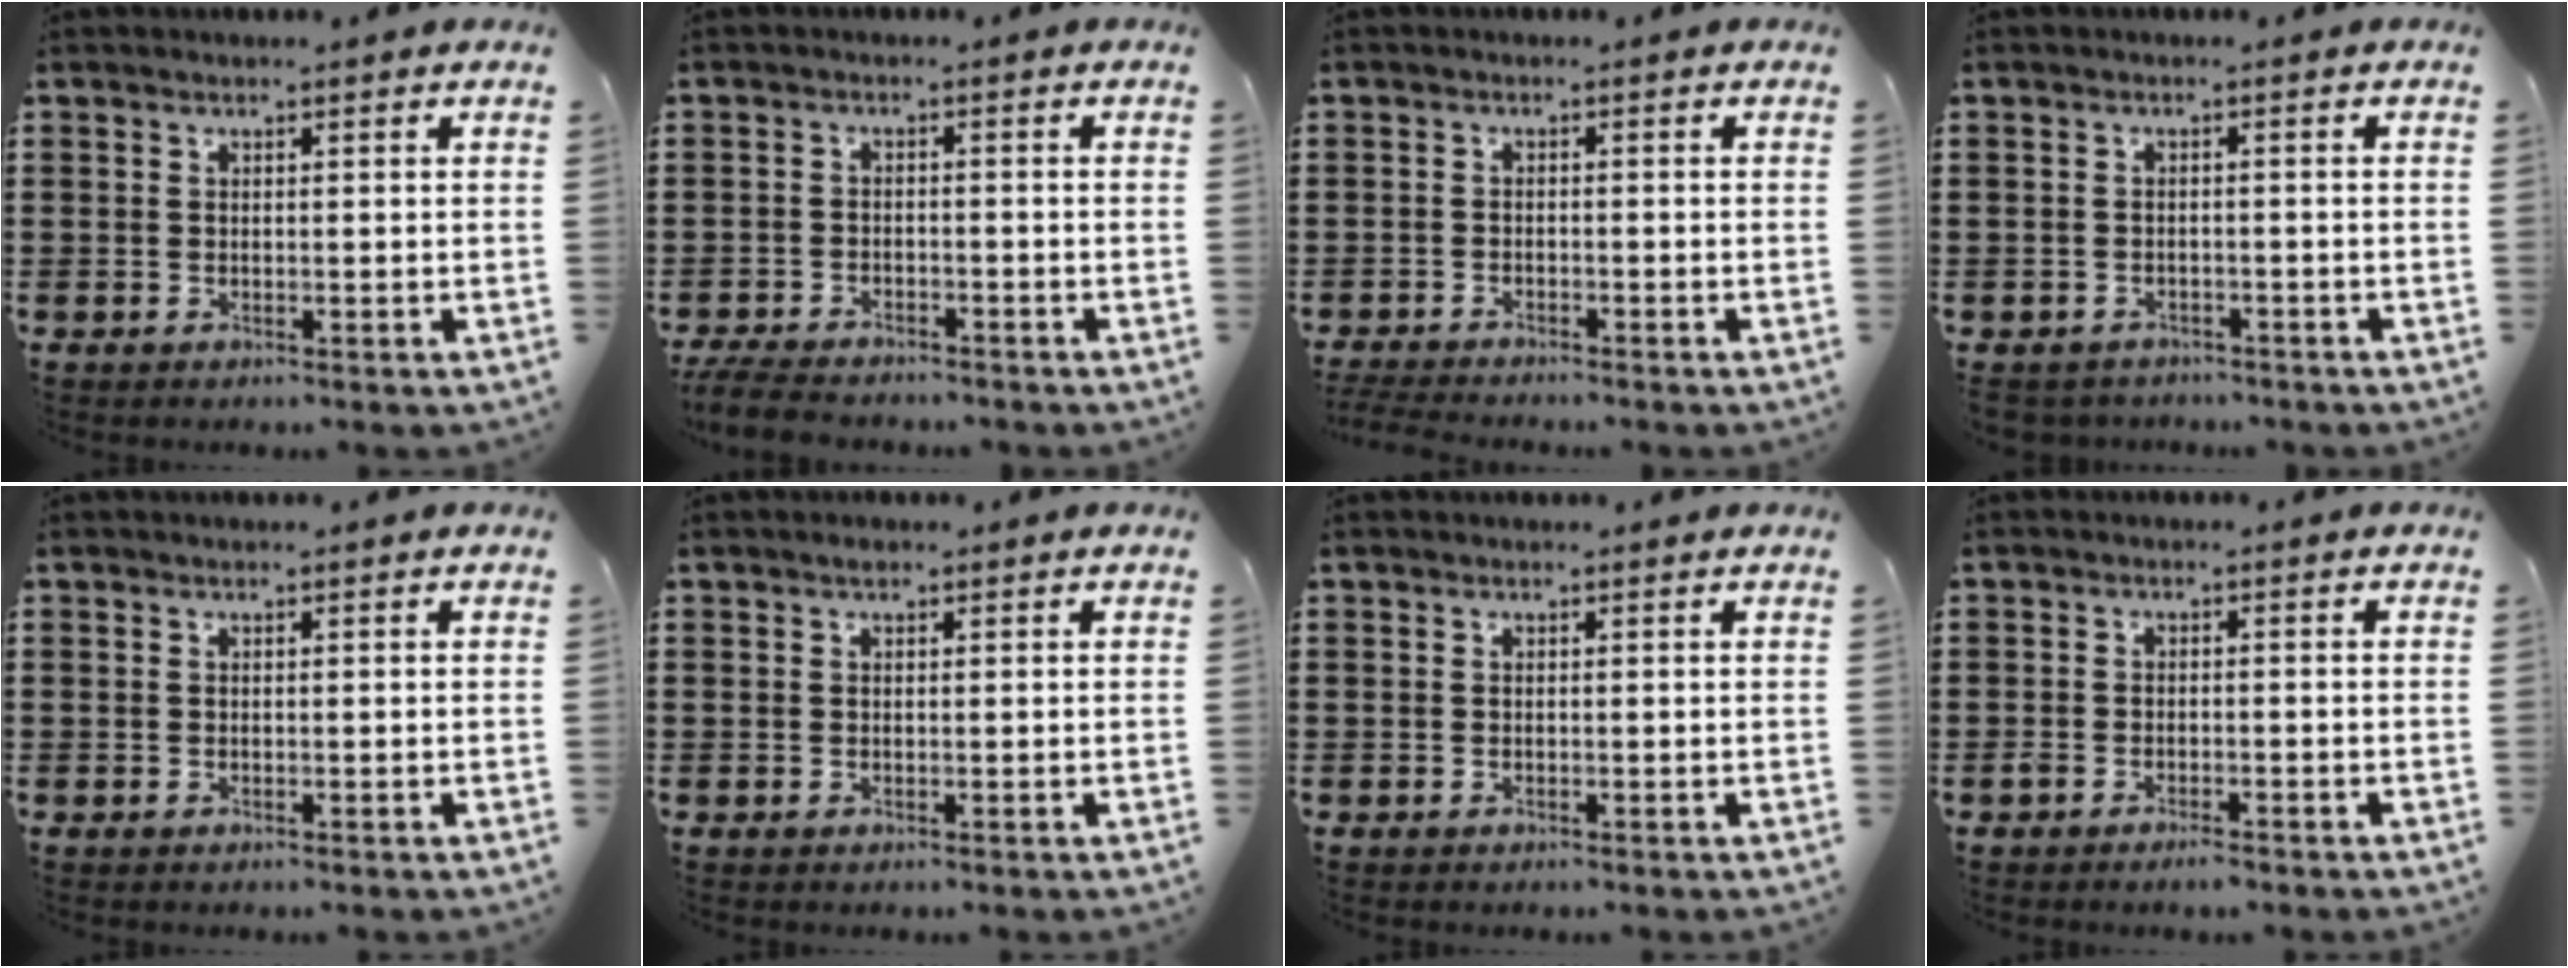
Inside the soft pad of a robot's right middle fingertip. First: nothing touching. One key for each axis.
{"total": 3.9, "fx": -3.8, "fy": 0.6, "fz": 0.9, "tx": -0.029, "ty": -0.002, "tz": -0.081}
{"total": 2.1, "fx": -2.0, "fy": 0.0, "fz": 0.3, "tx": -0.015, "ty": -0.004, "tz": -0.044}
{"total": 1.6, "fx": -1.6, "fy": 0.4, "fz": -0.2, "tx": -0.004, "ty": 0.000, "tz": -0.037}
{"total": 0.0}
{"total": 0.6, "fx": 0.4, "fy": 0.4, "fz": 0.1, "tx": -0.005, "ty": 0.001, "tz": 0.008}
{"total": 0.0}
{"total": 1.6, "fx": -1.3, "fy": 0.4, "fz": 0.9, "tx": -0.017, "ty": 0.000, "tz": -0.025}